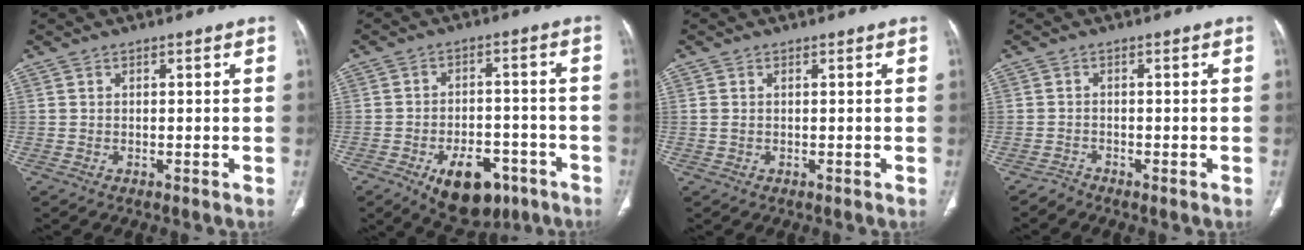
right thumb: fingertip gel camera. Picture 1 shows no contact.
{"total": 12.7, "force": [-6.6, 7.3, 8.0], "torque": [-0.087, 0.031, -0.088]}
{"total": 1.2, "force": [0.2, 0.7, 0.9], "torque": [-0.032, 0.011, 0.008]}
{"total": 1.2, "force": [-1.2, 0.2, -0.2], "torque": [0.009, -0.004, -0.026]}